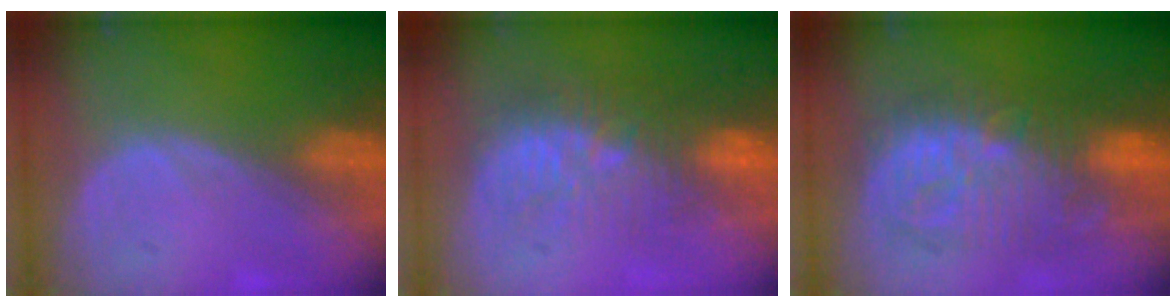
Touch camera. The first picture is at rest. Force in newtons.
{"total": 9.5, "press": 9.0, "slide": 2.8}
{"total": 10.8, "press": 10.8, "slide": 0.5}